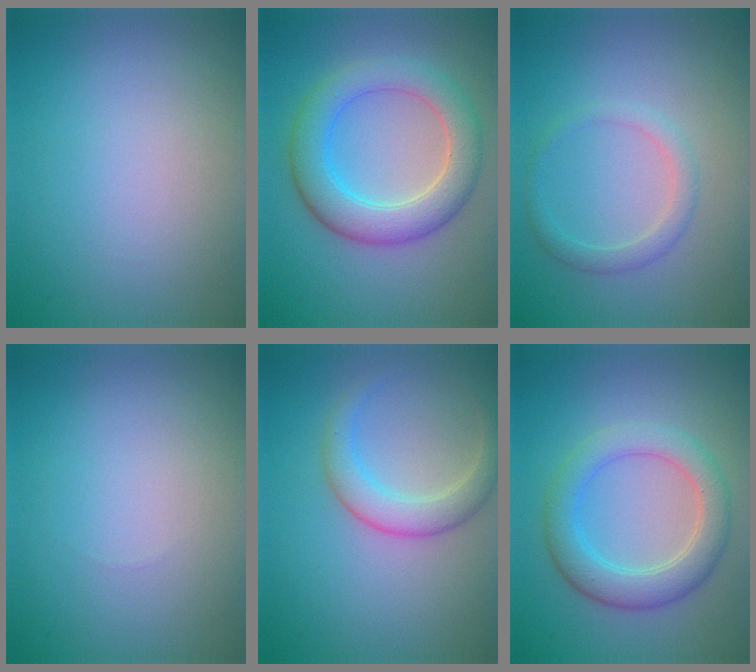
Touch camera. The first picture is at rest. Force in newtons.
{"total": 5.7, "press": 5.7, "slide": 0.1}
{"total": 1.7, "press": 1.7, "slide": 0.1}
{"total": 0.0}
{"total": 3.1, "press": 3.1, "slide": 0.1}
{"total": 4.4, "press": 4.4, "slide": 0.1}